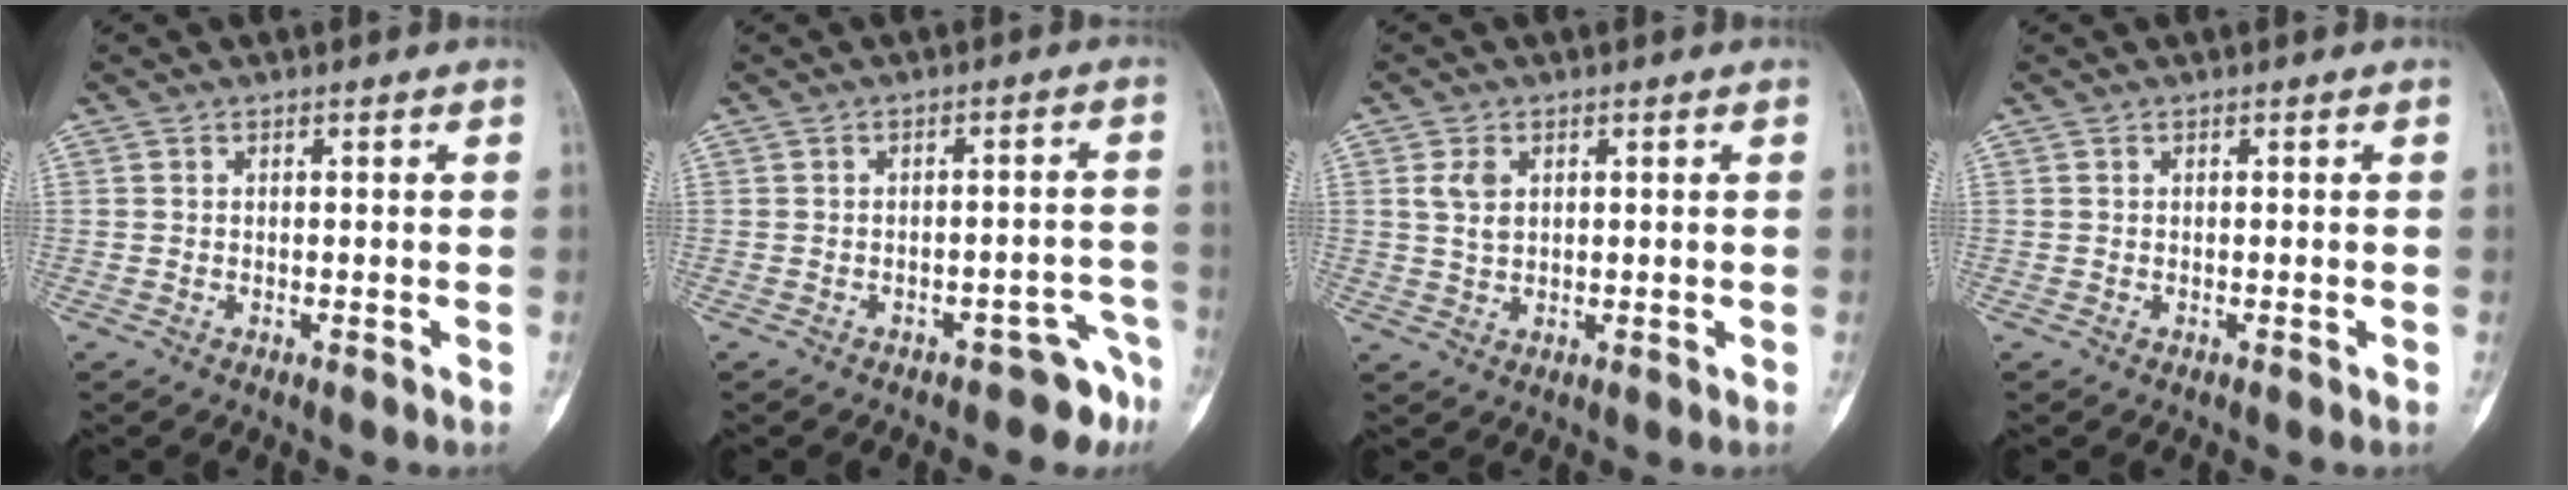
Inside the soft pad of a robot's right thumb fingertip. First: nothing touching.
{"total": 5.3, "force": [-3.9, 2.6, 2.5], "torque": [-0.007, 0.048, -0.045]}
{"total": 3.7, "force": [1.1, 2.4, 2.5], "torque": [-0.041, -0.002, 0.027]}
{"total": 0.0}